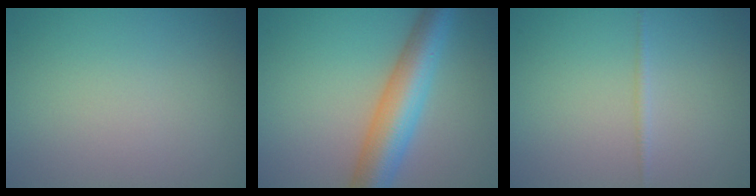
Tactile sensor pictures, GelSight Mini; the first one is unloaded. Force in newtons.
{"total": 6.9, "press": 6.9, "slide": 0.2}
{"total": 0.7, "press": 0.7, "slide": 0.0}